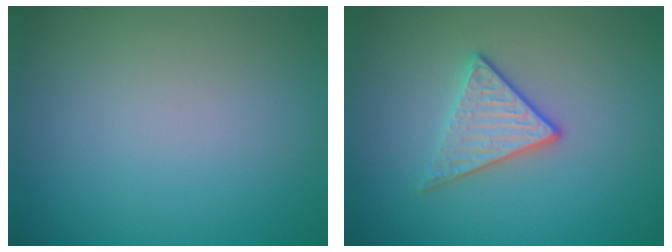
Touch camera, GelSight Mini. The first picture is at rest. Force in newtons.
{"total": 2.9, "press": 2.6, "slide": 1.4}